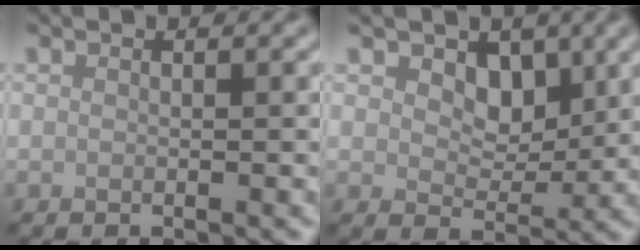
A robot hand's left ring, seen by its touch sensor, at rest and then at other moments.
{"total": 3.7, "force": [1.6, 2.5, 2.1], "torque": [-0.043, -0.009, 0.017]}